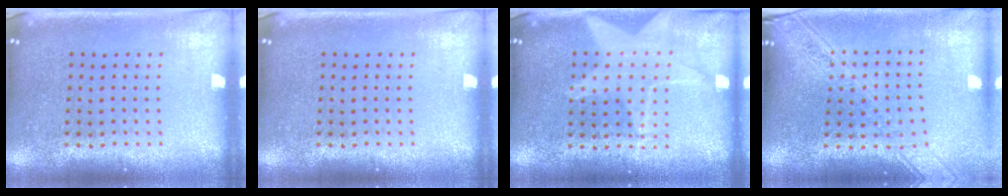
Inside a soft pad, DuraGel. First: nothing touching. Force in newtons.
{"total": 0.0}
{"total": 1.1, "press": 1.1, "slide": 0.2}
{"total": 2.2, "press": 1.9, "slide": 1.2}